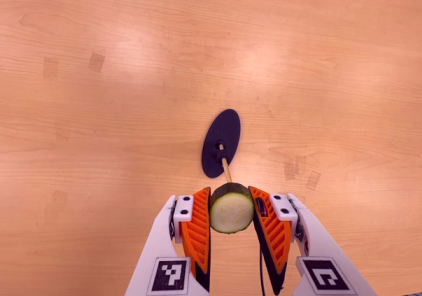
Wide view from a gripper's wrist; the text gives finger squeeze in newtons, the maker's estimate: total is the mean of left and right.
{"total": 9.8, "left": 9.0, "right": 10.5}